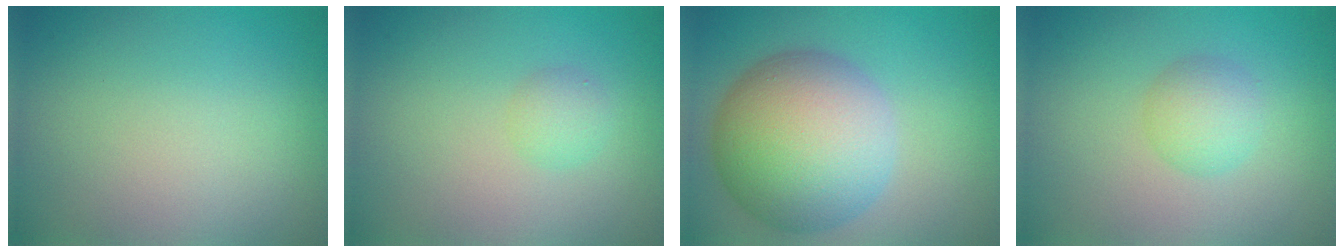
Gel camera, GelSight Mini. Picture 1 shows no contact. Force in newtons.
{"total": 1.3, "press": 1.3, "slide": 0.1}
{"total": 11.7, "press": 11.7, "slide": 0.3}
{"total": 2.3, "press": 2.3, "slide": 0.1}